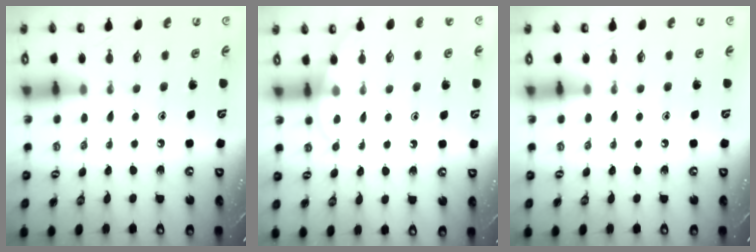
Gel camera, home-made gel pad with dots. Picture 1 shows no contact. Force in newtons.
{"total": 3.9, "press": 3.9, "slide": 0.3}
{"total": 0.0}